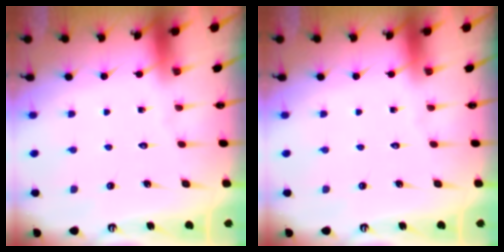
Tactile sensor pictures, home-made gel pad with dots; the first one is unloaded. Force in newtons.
{"total": 0.0}